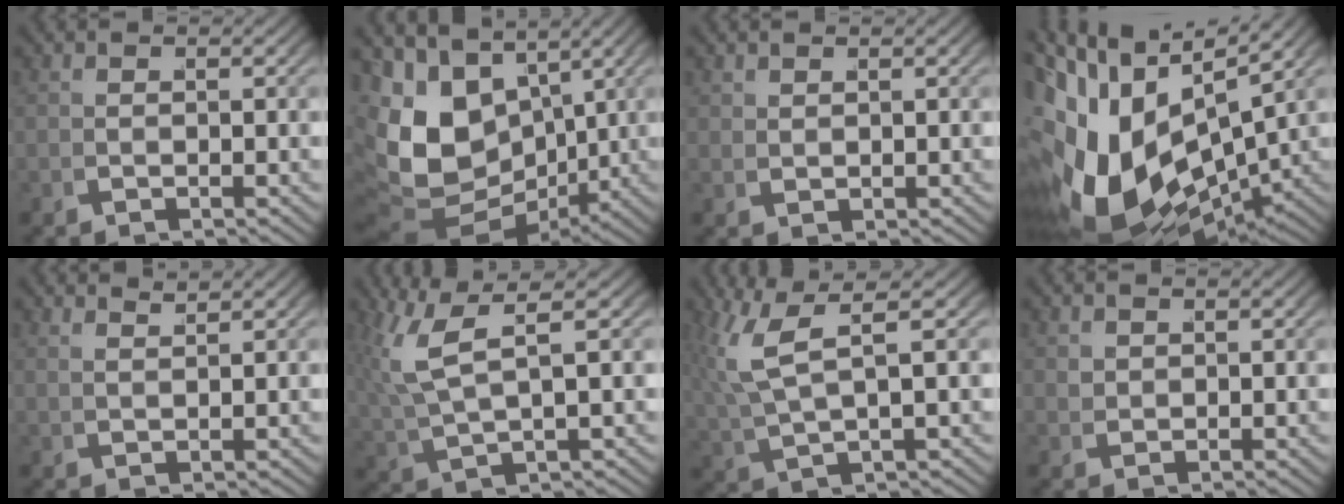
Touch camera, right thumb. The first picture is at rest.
{"total": 16.1, "force": [-1.0, 12.2, 10.5], "torque": [-0.233, -0.066, 0.014]}
{"total": 1.1, "force": [1.1, 0.0, 0.0], "torque": [0.003, -0.001, 0.032]}
{"total": 20.5, "force": [-3.5, 14.9, 13.7], "torque": [-0.293, -0.085, -0.018]}
{"total": 2.4, "force": [2.4, -0.5, 0.4], "torque": [-0.002, 0.006, 0.051]}
{"total": 6.4, "force": [2.6, 3.1, 4.9], "torque": [-0.109, -0.003, 0.055]}
{"total": 6.0, "force": [2.4, 2.8, 4.7], "torque": [-0.106, -0.002, 0.052]}
{"total": 1.4, "force": [1.0, 0.8, 0.5], "torque": [-0.014, -0.007, 0.031]}